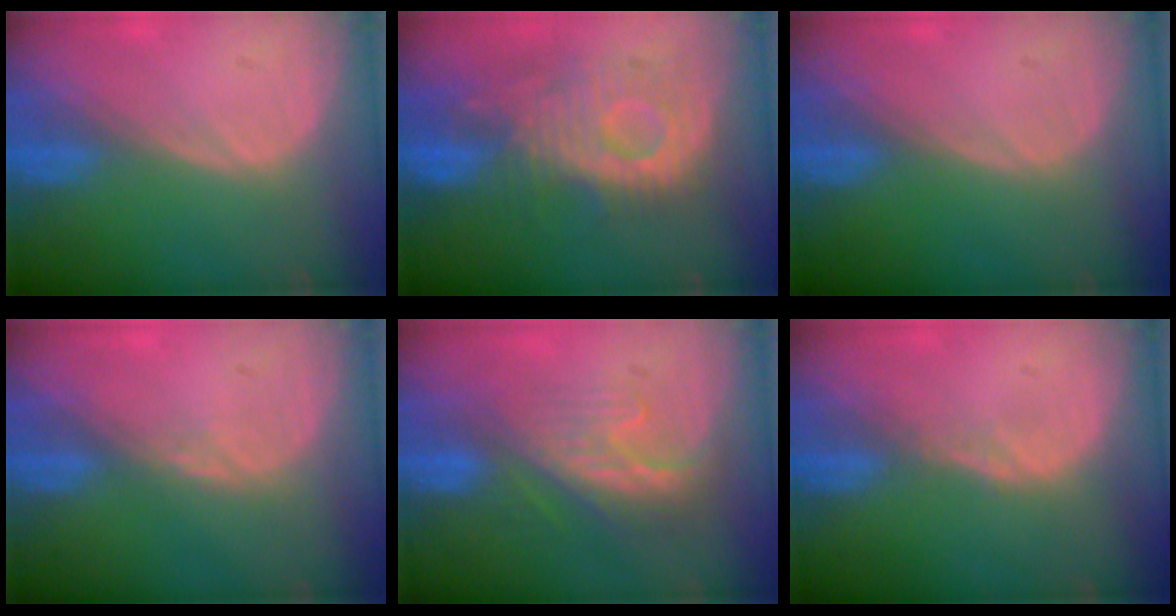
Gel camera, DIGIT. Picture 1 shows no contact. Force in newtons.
{"total": 10.4, "press": 9.8, "slide": 3.3}
{"total": 0.0}
{"total": 1.1, "press": 1.0, "slide": 0.5}
{"total": 8.4, "press": 7.2, "slide": 4.3}
{"total": 1.0, "press": 1.0, "slide": 0.1}